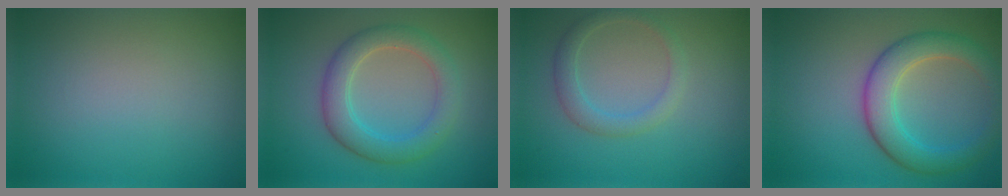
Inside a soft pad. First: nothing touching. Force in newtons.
{"total": 4.4, "press": 4.4, "slide": 0.2}
{"total": 2.2, "press": 2.1, "slide": 0.1}
{"total": 5.3, "press": 5.3, "slide": 0.1}